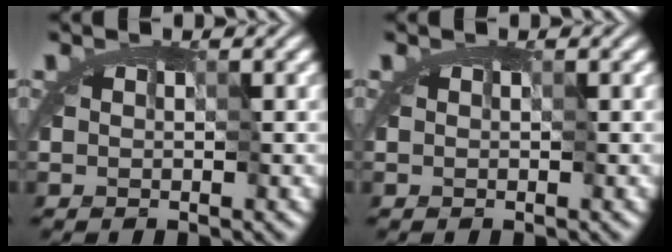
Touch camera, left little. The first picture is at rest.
{"total": 0.0}